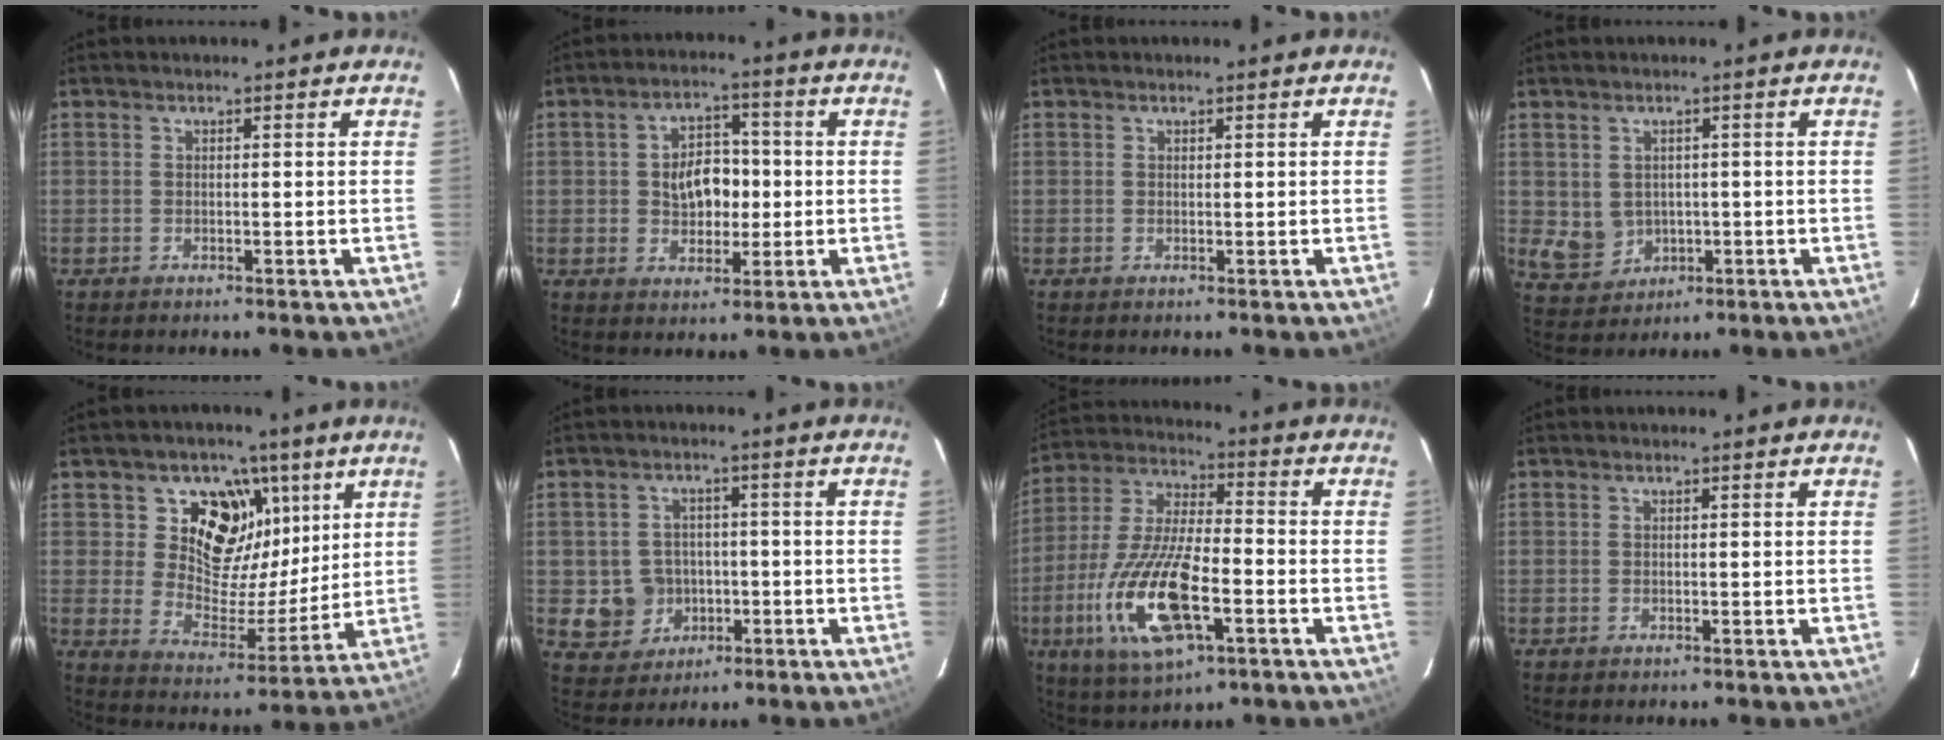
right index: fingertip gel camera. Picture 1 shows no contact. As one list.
[{"total": 7.7, "force": [-0.1, 5.7, 5.2], "torque": [-0.094, 0.019, 0.006]}, {"total": 0.0}, {"total": 5.7, "force": [0.0, 5.2, 2.3], "torque": [-0.056, 0.002, 0.022]}, {"total": 11.8, "force": [6.9, 8.7, 4.1], "torque": [-0.062, -0.024, 0.124]}, {"total": 7.3, "force": [-1.5, 6.9, 1.8], "torque": [-0.060, 0.016, -0.003]}, {"total": 18.3, "force": [-6.3, 6.6, 15.8], "torque": [-0.341, -0.020, -0.117]}, {"total": 0.0}]